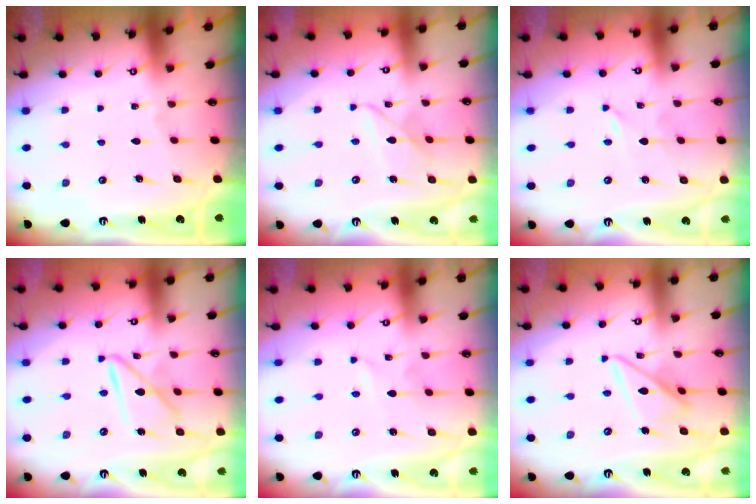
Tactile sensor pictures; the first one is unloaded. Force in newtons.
{"total": 7.8, "press": 7.8, "slide": 0.4}
{"total": 0.0}
{"total": 11.7, "press": 11.7, "slide": 1.0}
{"total": 0.6, "press": 0.6, "slide": 0.1}
{"total": 11.8, "press": 11.8, "slide": 1.1}